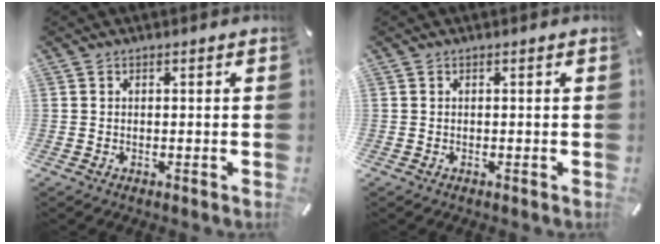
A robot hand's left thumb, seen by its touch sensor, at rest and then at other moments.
{"total": 0.0}